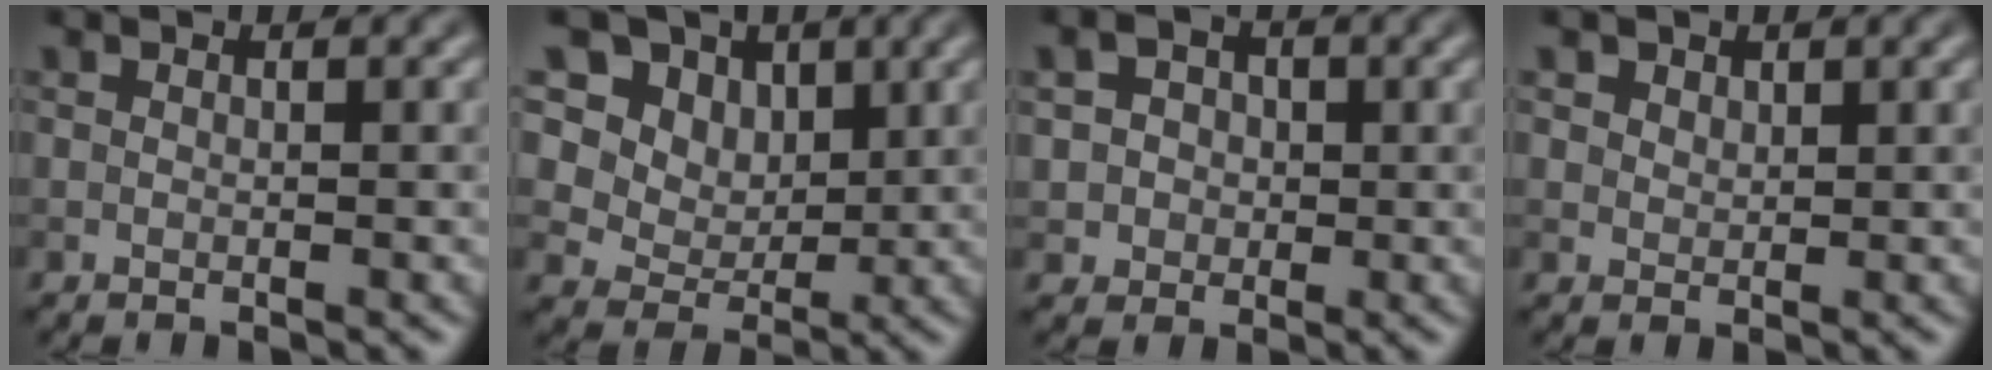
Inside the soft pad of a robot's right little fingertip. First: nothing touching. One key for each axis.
{"total": 15.5, "fx": 7.9, "fy": 11.1, "fz": 7.3, "tx": -0.180, "ty": 0.035, "tz": 0.145}
{"total": 2.9, "fx": 0.5, "fy": 2.5, "fz": 1.3, "tx": -0.016, "ty": 0.011, "tz": 0.001}
{"total": 2.6, "fx": 1.7, "fy": 1.7, "fz": 0.9, "tx": -0.028, "ty": -0.001, "tz": 0.030}